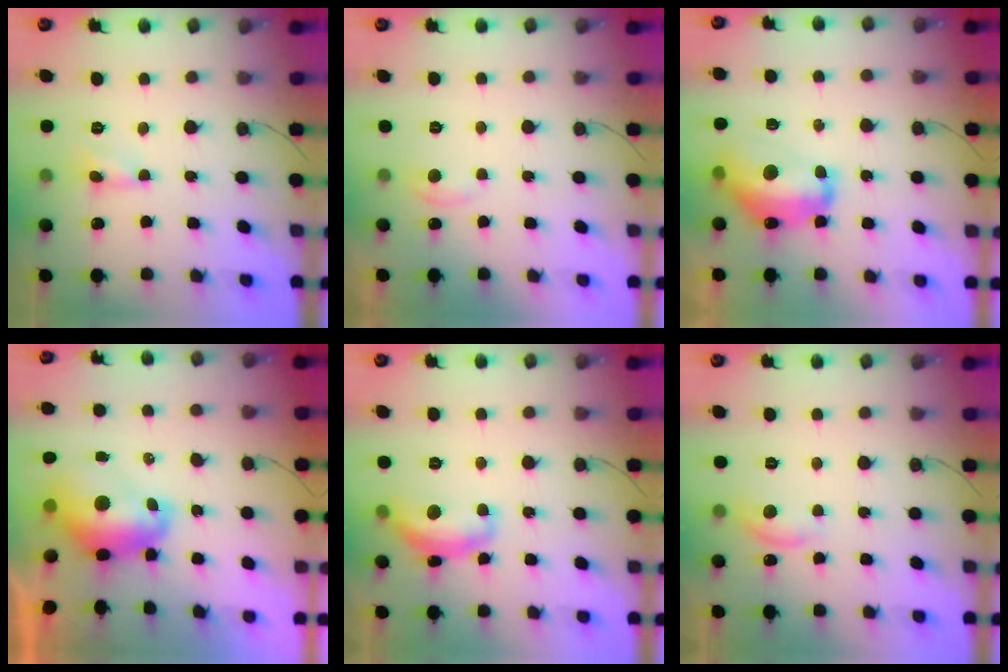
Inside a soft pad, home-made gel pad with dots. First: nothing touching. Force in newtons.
{"total": 3.6, "press": 3.6, "slide": 0.5}
{"total": 16.4, "press": 16.3, "slide": 1.3}
{"total": 12.0, "press": 11.9, "slide": 1.2}
{"total": 13.9, "press": 13.8, "slide": 1.0}
{"total": 9.1, "press": 9.1, "slide": 0.5}